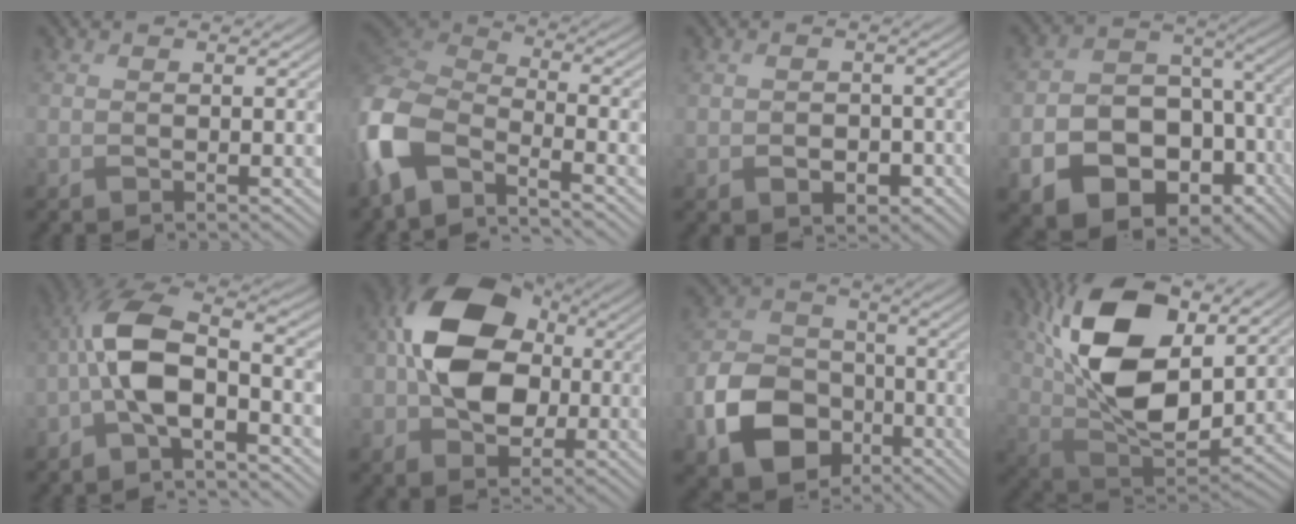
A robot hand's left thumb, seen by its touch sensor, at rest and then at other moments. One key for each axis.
{"total": 11.0, "fx": -6.7, "fy": 4.8, "fz": 7.3, "tx": -0.190, "ty": -0.016, "tz": -0.152}
{"total": 3.3, "fx": -1.0, "fy": 2.6, "fz": 1.8, "tx": -0.036, "ty": -0.014, "tz": -0.013}
{"total": 18.0, "fx": -6.6, "fy": 13.8, "fz": 9.5, "tx": -0.189, "ty": -0.047, "tz": -0.085}
{"total": 8.8, "fx": -2.6, "fy": 3.6, "fz": 7.5, "tx": -0.152, "ty": 0.017, "tz": -0.065}
{"total": 13.1, "fx": 0.5, "fy": 9.5, "fz": 9.0, "tx": -0.165, "ty": 0.018, "tz": -0.007}
{"total": 11.5, "fx": -4.7, "fy": 8.5, "fz": 6.1, "tx": -0.145, "ty": -0.018, "tz": -0.098}
{"total": 17.3, "fx": 6.5, "fy": 9.1, "fz": 13.2, "tx": -0.283, "ty": 0.008, "tz": 0.120}